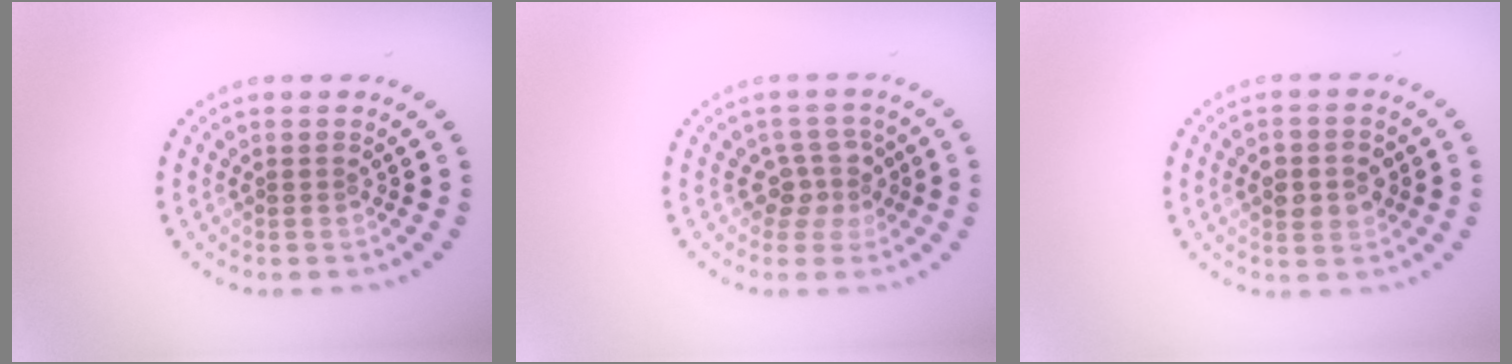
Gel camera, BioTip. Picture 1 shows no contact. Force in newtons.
{"total": 2.6, "press": 2.1, "slide": 1.6}
{"total": 3.6, "press": 3.5, "slide": 0.3}